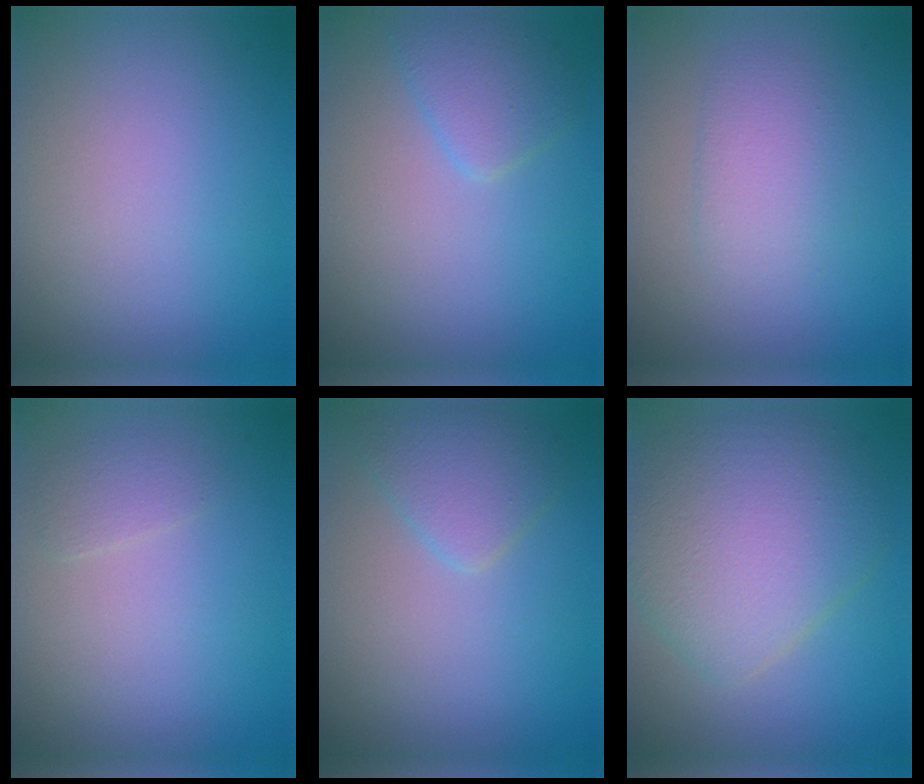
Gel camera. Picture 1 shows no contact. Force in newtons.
{"total": 2.3, "press": 2.3, "slide": 0.1}
{"total": 2.3, "press": 2.2, "slide": 0.1}
{"total": 1.2, "press": 1.2, "slide": 0.1}
{"total": 2.6, "press": 2.6, "slide": 0.1}
{"total": 7.2, "press": 7.2, "slide": 0.2}